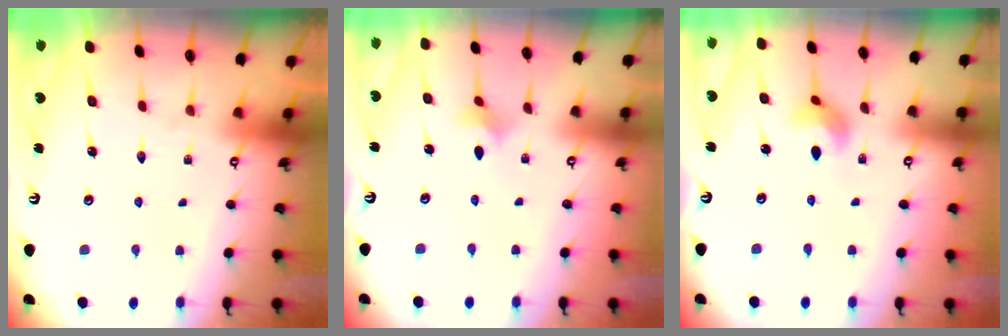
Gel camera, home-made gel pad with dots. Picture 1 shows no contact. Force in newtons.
{"total": 1.7, "press": 1.7, "slide": 0.4}
{"total": 5.2, "press": 5.2, "slide": 0.4}